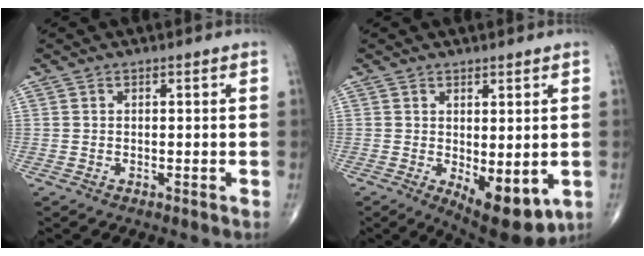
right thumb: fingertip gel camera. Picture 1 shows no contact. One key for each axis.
{"total": 9.6, "fx": -2.0, "fy": 4.1, "fz": 8.4, "tx": -0.103, "ty": -0.021, "tz": -0.015}